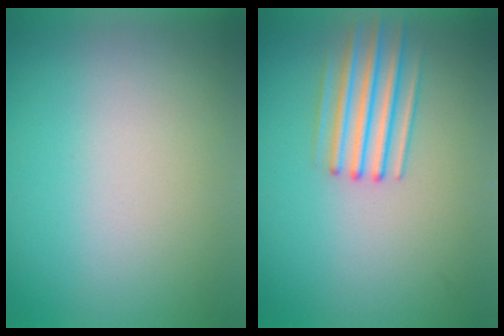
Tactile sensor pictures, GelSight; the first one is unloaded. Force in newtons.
{"total": 2.6}